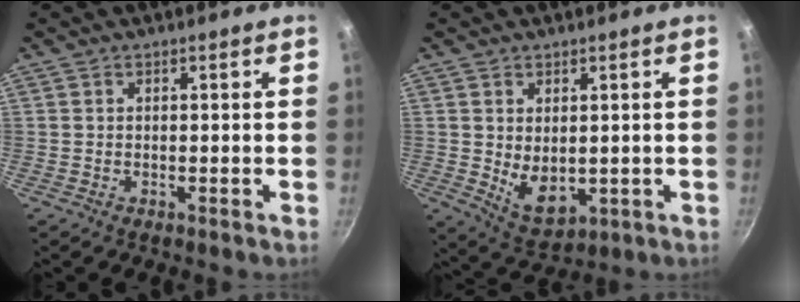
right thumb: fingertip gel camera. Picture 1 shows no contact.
{"total": 7.1, "force": [0.5, 4.5, 5.5], "torque": [-0.079, -0.022, 0.027]}